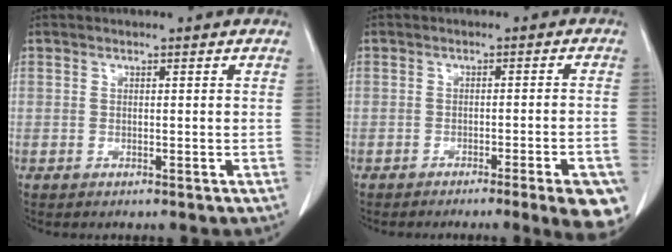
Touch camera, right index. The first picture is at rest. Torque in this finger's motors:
{"motor_torque": [1.40, -0.74, 0.27, 0.06]}